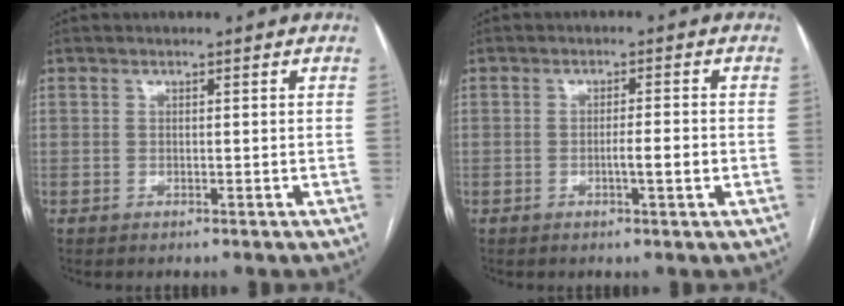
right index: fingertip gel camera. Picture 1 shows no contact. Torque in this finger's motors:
{"motor_torque": [0.58, -0.15, 0.37, 0.06]}